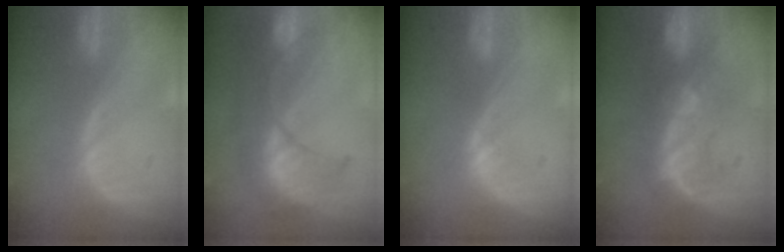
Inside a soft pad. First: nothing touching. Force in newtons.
{"total": 10.2, "press": 9.1, "slide": 4.5}
{"total": 0.9, "press": 0.9, "slide": 0.3}
{"total": 8.8, "press": 8.2, "slide": 3.2}